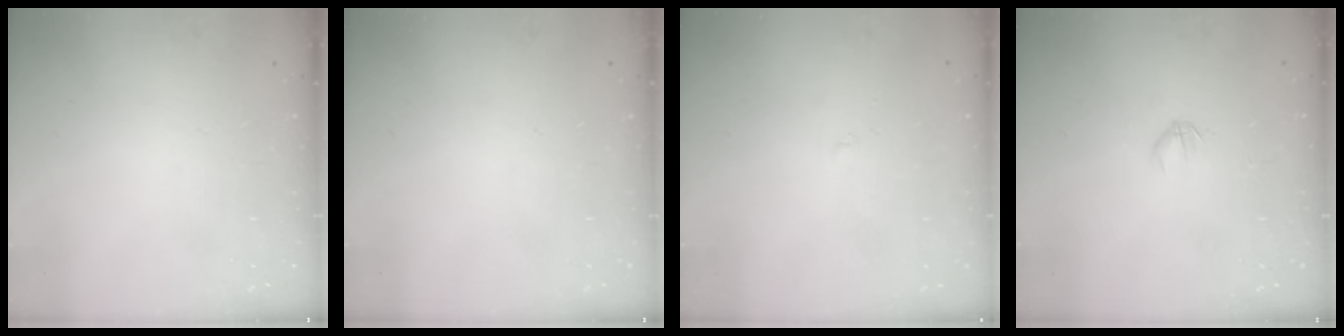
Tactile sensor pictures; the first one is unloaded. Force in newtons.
{"total": 0.0}
{"total": 1.7, "press": 1.7, "slide": 0.3}
{"total": 2.8, "press": 2.7, "slide": 0.9}